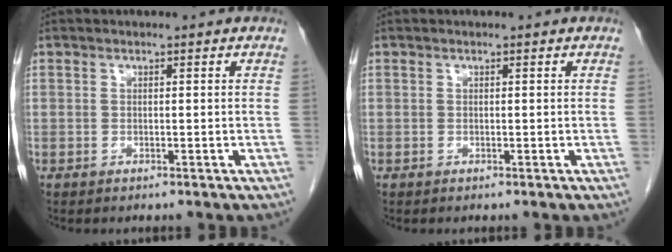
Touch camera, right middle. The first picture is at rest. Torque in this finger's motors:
{"motor_torque": [-0.02, 0.00, 0.00, 0.00]}